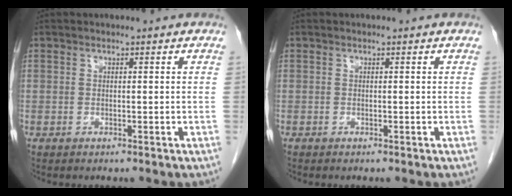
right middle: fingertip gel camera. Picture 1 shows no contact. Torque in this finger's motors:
{"motor_torque": [0.18, -0.10, -0.02, -0.01]}